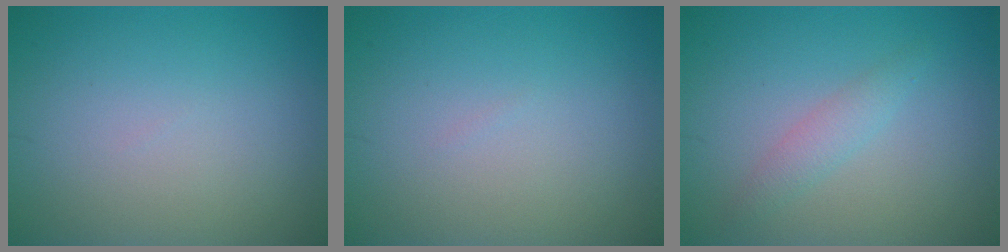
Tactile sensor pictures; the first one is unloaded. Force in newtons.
{"total": 0.0}
{"total": 1.6, "press": 1.6, "slide": 0.2}